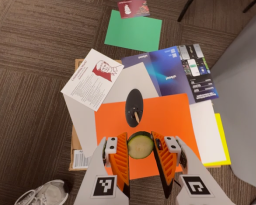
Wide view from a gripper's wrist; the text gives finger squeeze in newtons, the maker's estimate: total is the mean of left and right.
{"total": 9.4, "left": 10.2, "right": 8.5}